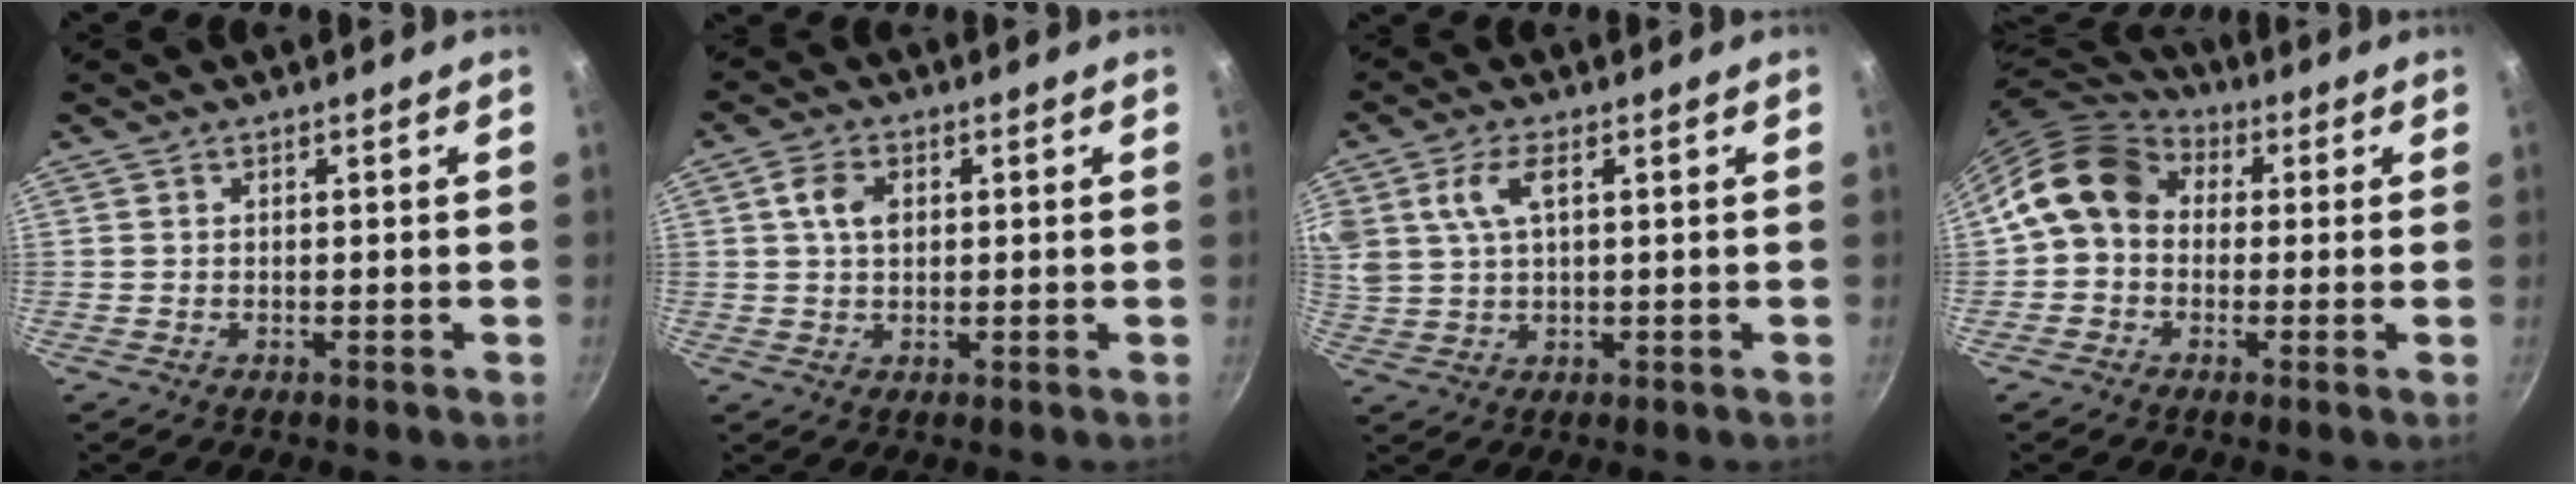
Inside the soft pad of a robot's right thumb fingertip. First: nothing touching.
{"total": 4.8, "force": [1.1, 3.2, 3.3], "torque": [-0.056, 0.004, 0.016]}
{"total": 7.8, "force": [2.9, 4.1, 6.0], "torque": [-0.118, 0.010, 0.056]}
{"total": 11.6, "force": [1.4, 9.5, 6.6], "torque": [-0.093, 0.024, 0.001]}